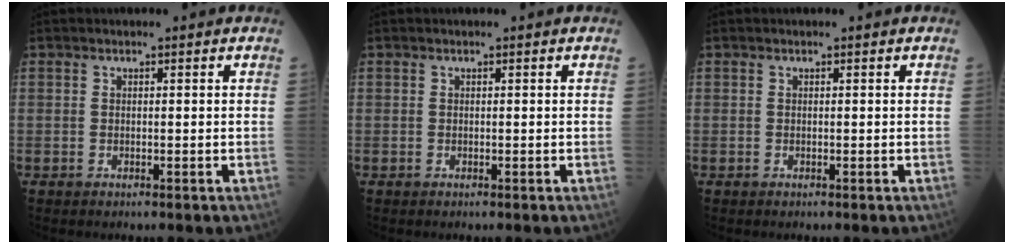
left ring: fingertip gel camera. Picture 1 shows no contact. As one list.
[{"total": 0.0}, {"total": 0.0}]